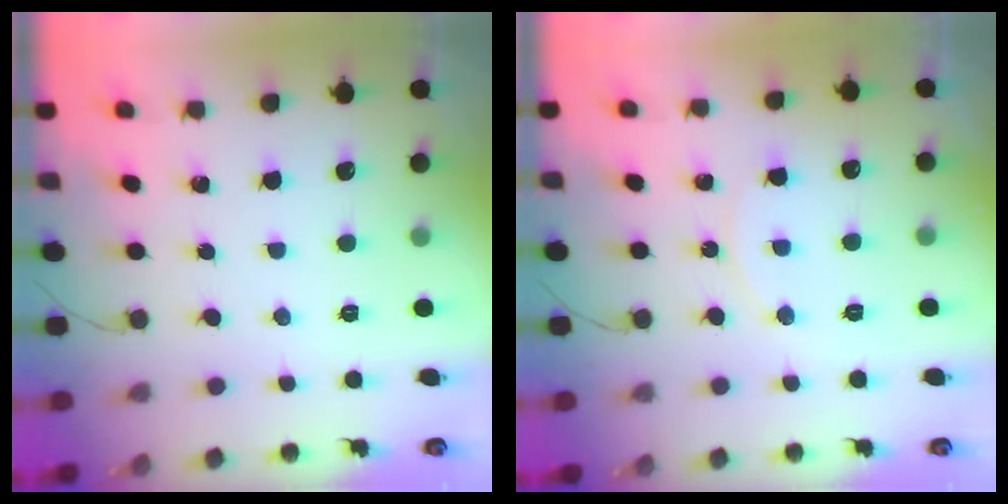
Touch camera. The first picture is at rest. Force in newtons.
{"total": 6.0, "press": 6.0, "slide": 0.5}